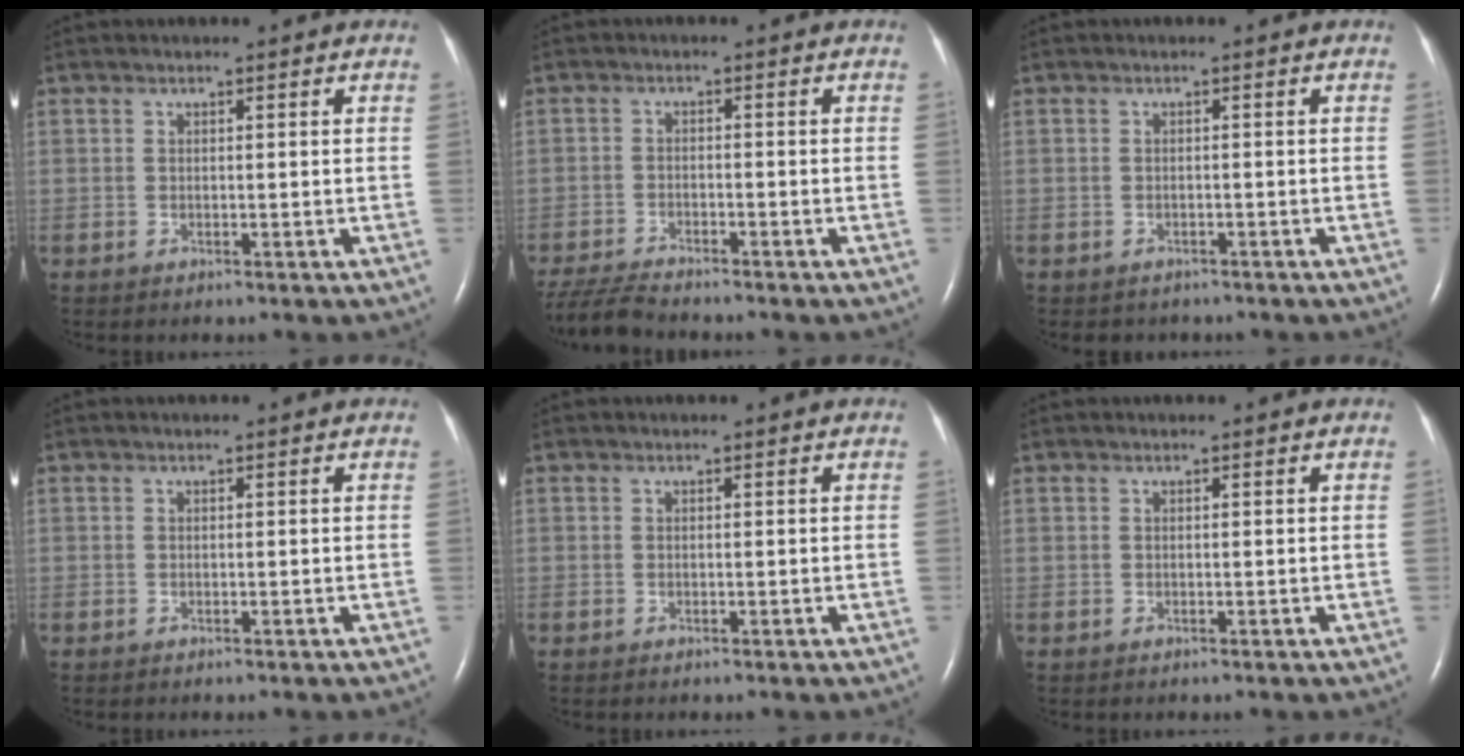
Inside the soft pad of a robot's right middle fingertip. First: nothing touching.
{"total": 6.2, "force": [-5.9, 0.1, 1.9], "torque": [-0.037, -0.025, -0.107]}
{"total": 2.5, "force": [-2.1, 1.4, 0.2], "torque": [-0.006, 0.003, -0.024]}
{"total": 0.0}
{"total": 0.0}
{"total": 0.0}